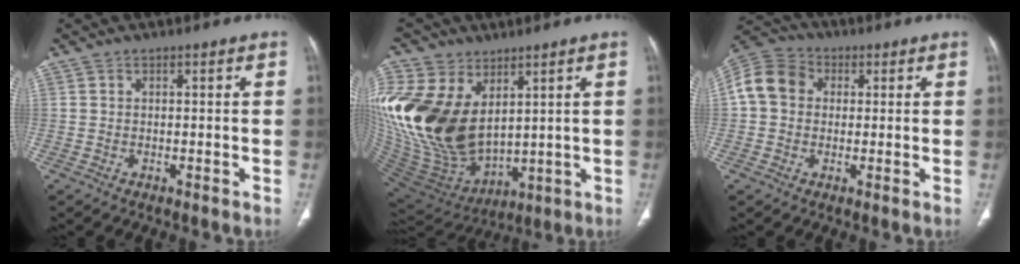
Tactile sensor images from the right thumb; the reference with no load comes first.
{"total": 24.0, "force": [6.0, 15.7, 17.1], "torque": [-0.374, -0.031, 0.140]}
{"total": 9.9, "force": [1.4, 8.2, 5.3], "torque": [-0.094, 0.027, 0.013]}